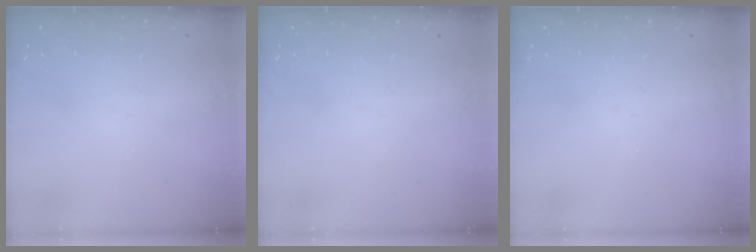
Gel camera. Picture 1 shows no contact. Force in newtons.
{"total": 0.0}
{"total": 0.0}